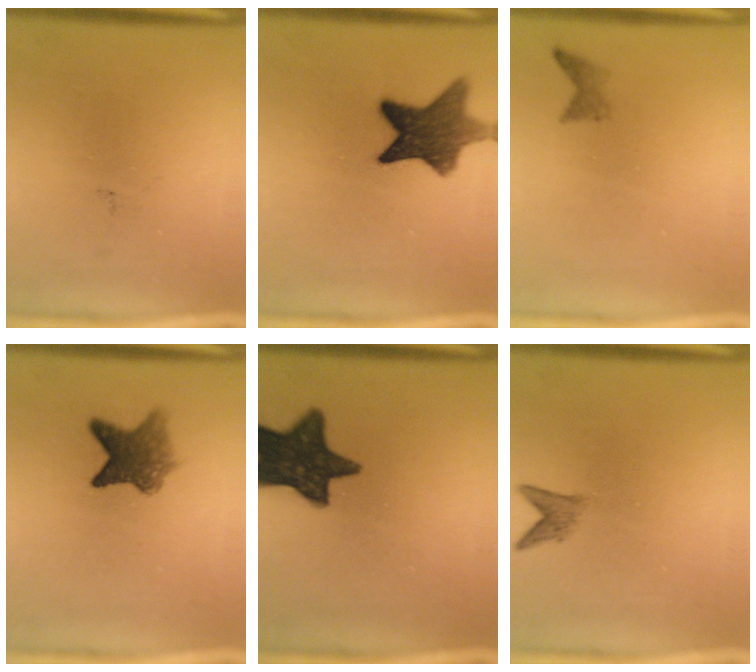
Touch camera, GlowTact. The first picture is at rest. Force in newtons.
{"total": 10.5}
{"total": 1.1}
{"total": 6.1}
{"total": 14.4}
{"total": 1.8}